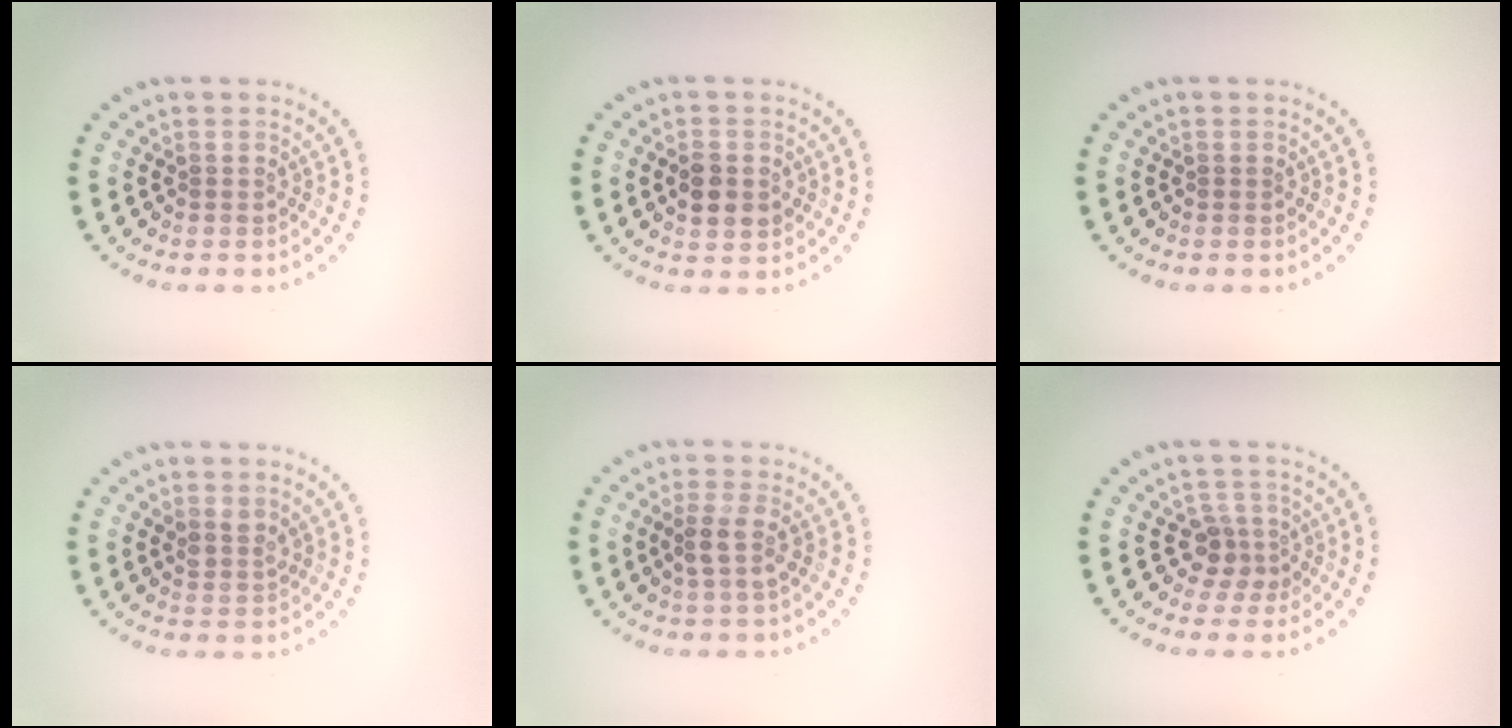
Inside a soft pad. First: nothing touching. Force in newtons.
{"total": 2.5, "press": 2.5, "slide": 0.2}
{"total": 0.0}
{"total": 1.4, "press": 1.2, "slide": 0.8}
{"total": 2.1, "press": 1.7, "slide": 1.2}
{"total": 2.4, "press": 1.8, "slide": 1.5}